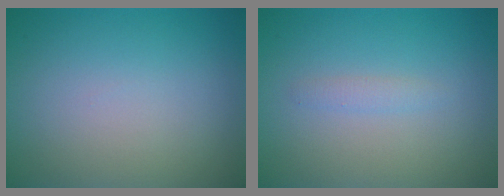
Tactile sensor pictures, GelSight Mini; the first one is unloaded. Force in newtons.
{"total": 0.9, "press": 0.9, "slide": 0.0}